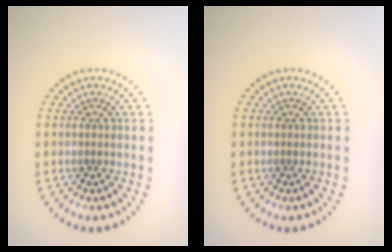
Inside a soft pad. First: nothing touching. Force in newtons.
{"total": 0.0}